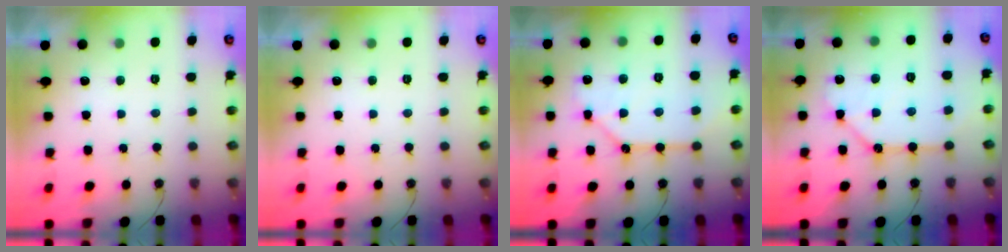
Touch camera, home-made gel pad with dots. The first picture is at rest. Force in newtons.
{"total": 0.0}
{"total": 11.2, "press": 11.1, "slide": 1.0}
{"total": 13.1, "press": 13.1, "slide": 1.5}